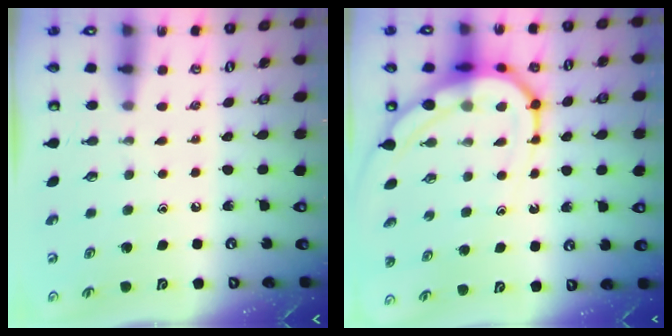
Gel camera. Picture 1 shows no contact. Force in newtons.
{"total": 10.7, "press": 10.7, "slide": 1.1}